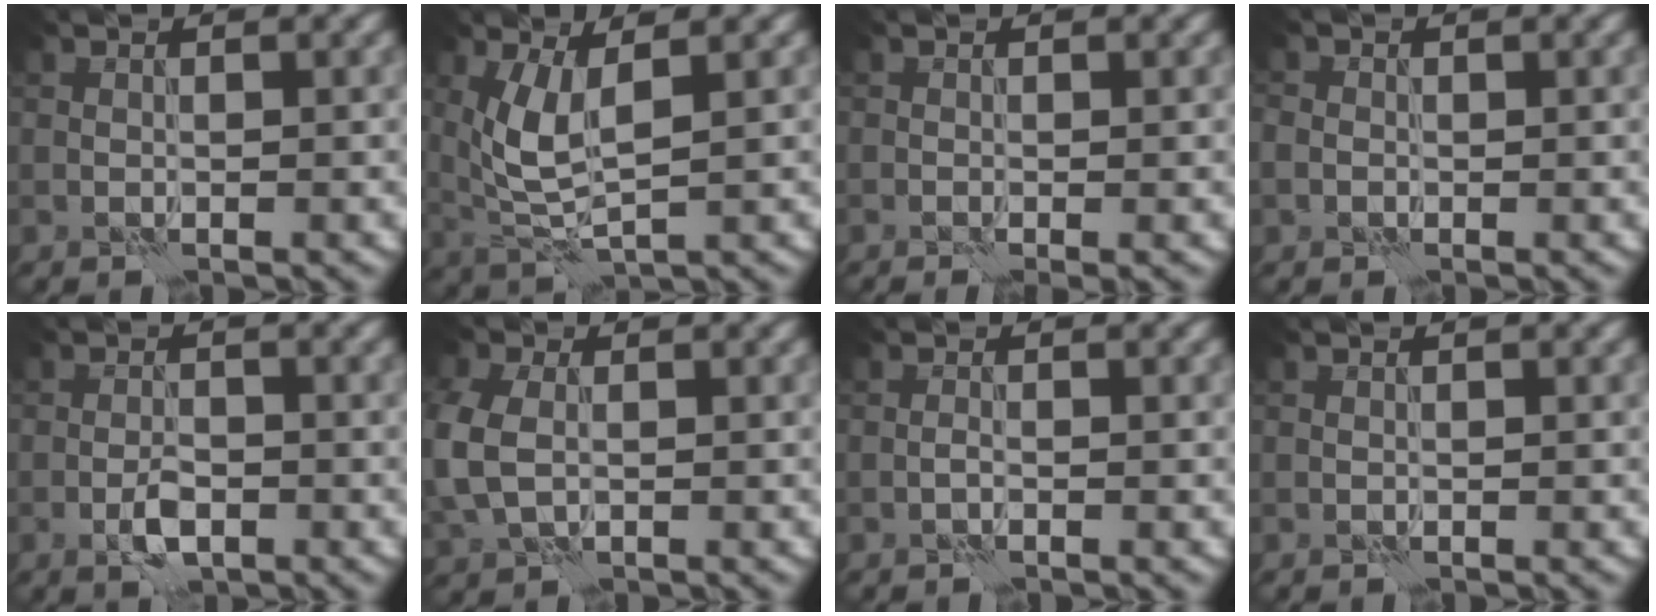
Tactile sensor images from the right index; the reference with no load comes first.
{"total": 4.5, "force": [1.1, 1.7, 4.0], "torque": [-0.095, -0.005, 0.029]}
{"total": 1.1, "force": [-0.4, 0.2, 1.0], "torque": [-0.017, -0.004, -0.006]}
{"total": 1.2, "force": [-0.1, 1.1, 0.3], "torque": [0.000, -0.002, -0.005]}
{"total": 2.4, "force": [-1.2, 1.0, 1.9], "torque": [-0.034, 0.002, -0.025]}
{"total": 4.9, "force": [-0.1, 3.7, 3.2], "torque": [-0.099, -0.003, 0.000]}
{"total": 0.5, "force": [-0.4, 0.1, 0.4], "torque": [-0.009, 0.004, -0.008]}
{"total": 0.0}